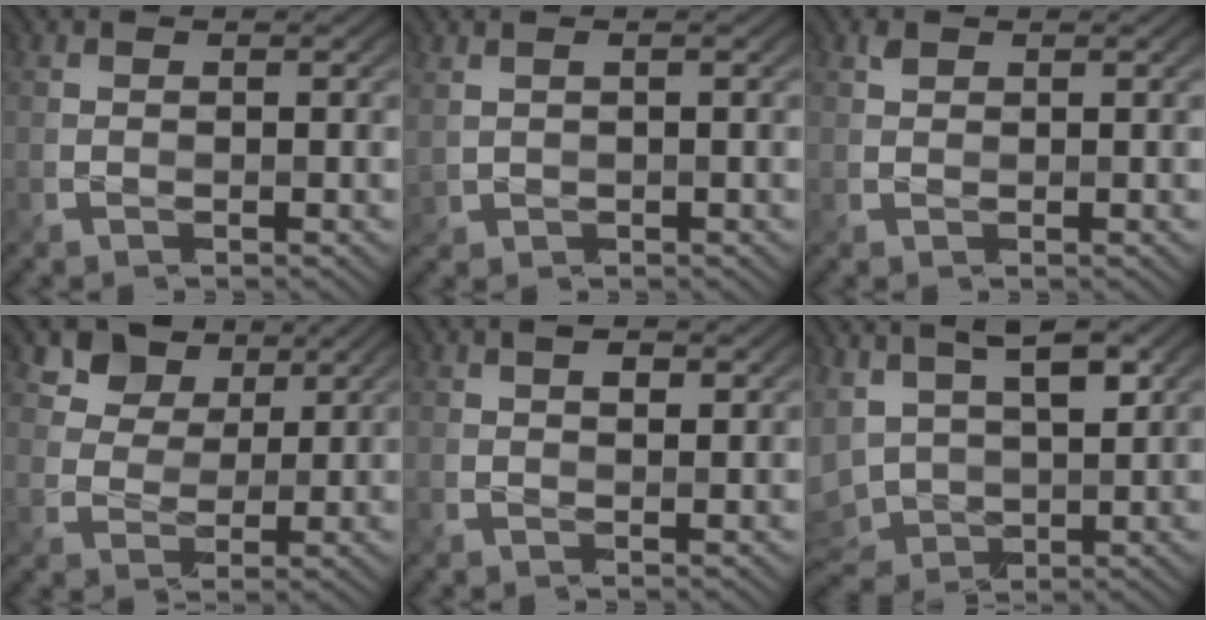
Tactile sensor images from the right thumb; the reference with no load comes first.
{"total": 1.4, "force": [0.9, 0.5, 1.0], "torque": [-0.030, 0.005, 0.024]}
{"total": 0.7, "force": [0.4, 0.4, 0.4], "torque": [-0.009, 0.002, 0.008]}
{"total": 6.6, "force": [3.9, 4.6, 2.8], "torque": [-0.060, -0.012, 0.076]}
{"total": 2.0, "force": [0.6, 0.8, 1.7], "torque": [-0.026, 0.001, 0.009]}
{"total": 9.8, "force": [3.4, 5.3, 7.6], "torque": [-0.192, 0.002, 0.064]}